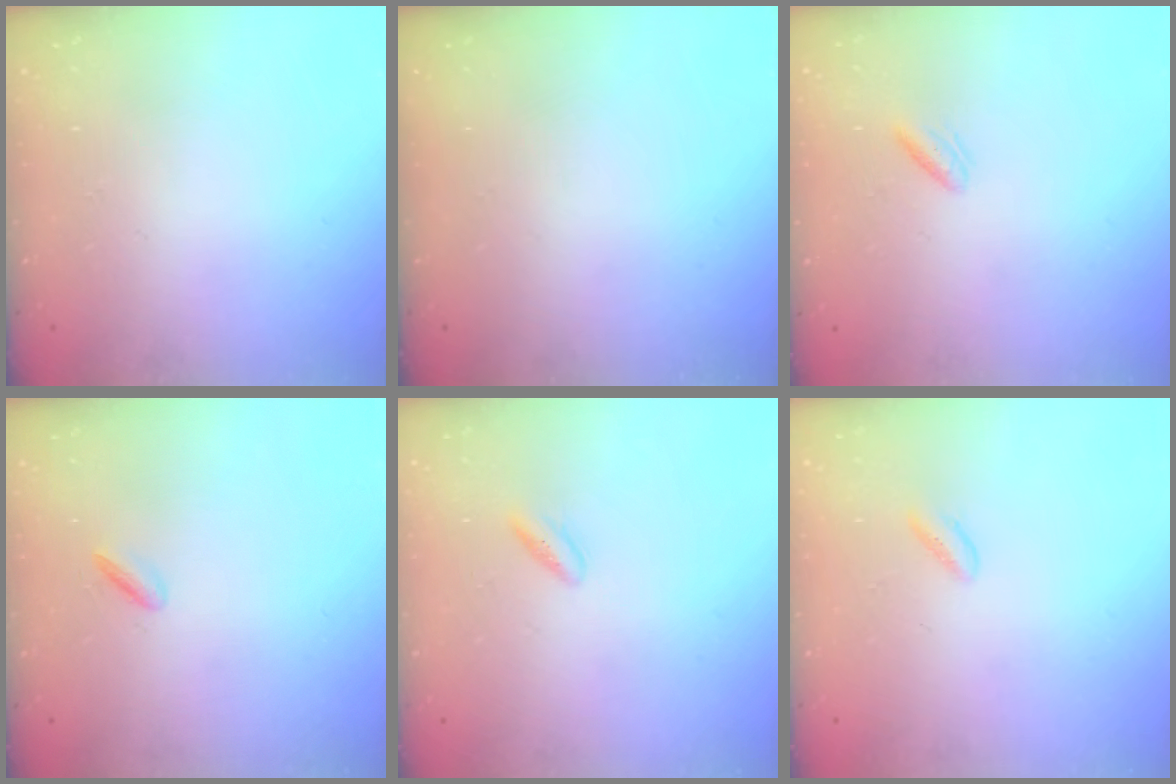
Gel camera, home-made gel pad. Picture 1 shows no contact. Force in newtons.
{"total": 0.0}
{"total": 1.6, "press": 1.3, "slide": 0.9}
{"total": 2.2, "press": 2.1, "slide": 0.6}
{"total": 1.8, "press": 1.5, "slide": 1.0}
{"total": 1.0, "press": 0.8, "slide": 0.6}